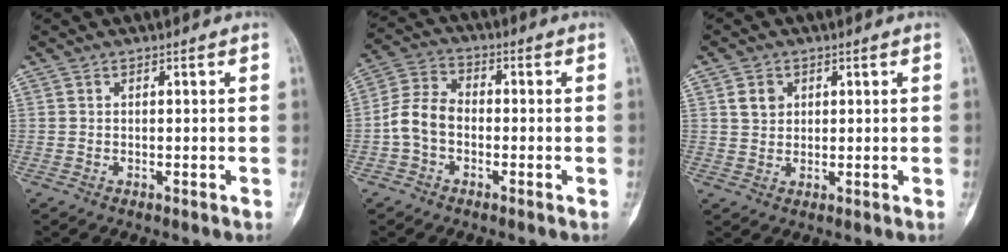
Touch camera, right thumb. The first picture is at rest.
{"total": 7.2, "force": [-1.8, 5.2, 4.7], "torque": [-0.087, 0.027, -0.048]}
{"total": 3.4, "force": [1.4, 2.7, 1.5], "torque": [-0.012, -0.005, 0.027]}